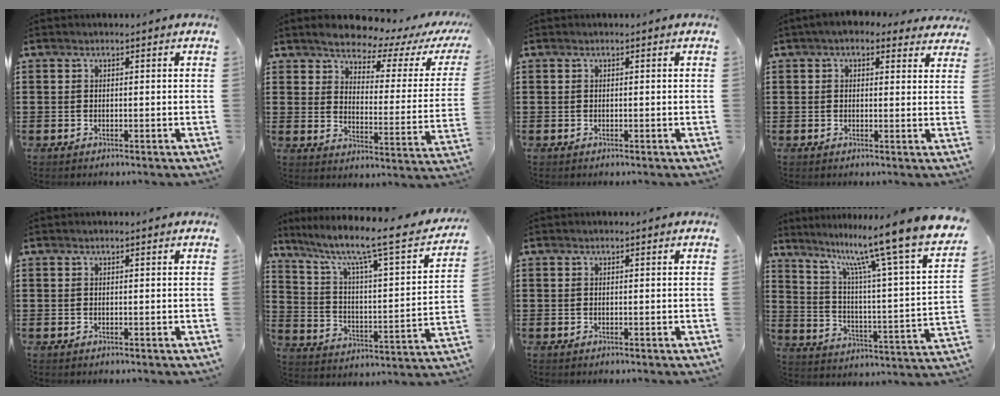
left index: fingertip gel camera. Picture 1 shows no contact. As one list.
[{"total": 4.8, "force": [4.5, 0.9, 1.4], "torque": [-0.049, -0.035, 0.073]}, {"total": 0.0}, {"total": 3.0, "force": [2.1, 1.7, 1.2], "torque": [-0.023, 0.000, 0.036]}, {"total": 0.0}, {"total": 7.9, "force": [5.6, 0.7, 5.4], "torque": [-0.120, -0.051, 0.081]}, {"total": 0.0}, {"total": 12.7, "force": [10.5, -0.8, 7.2], "torque": [-0.143, -0.092, 0.160]}]